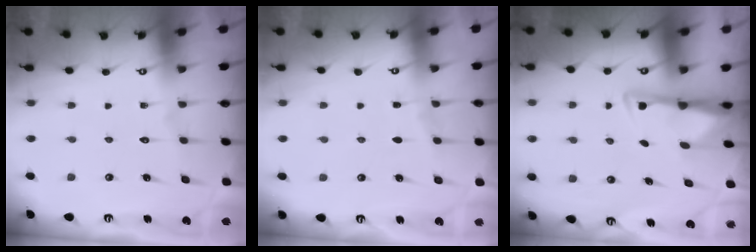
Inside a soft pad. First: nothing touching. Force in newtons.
{"total": 3.6, "press": 3.5, "slide": 0.5}
{"total": 3.0, "press": 2.9, "slide": 0.5}